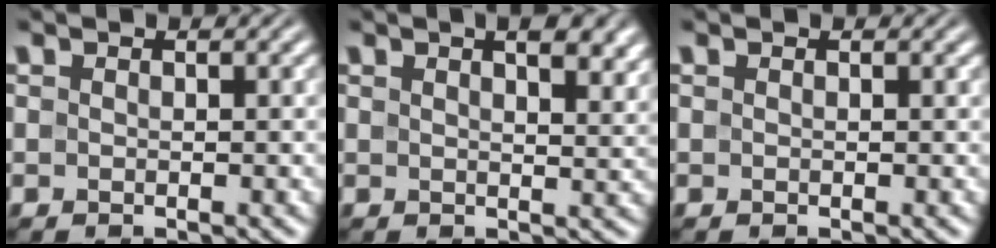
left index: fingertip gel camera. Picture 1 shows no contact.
{"total": 5.1, "force": [3.1, 1.9, 3.6], "torque": [-0.037, 0.011, 0.037]}
{"total": 0.0}